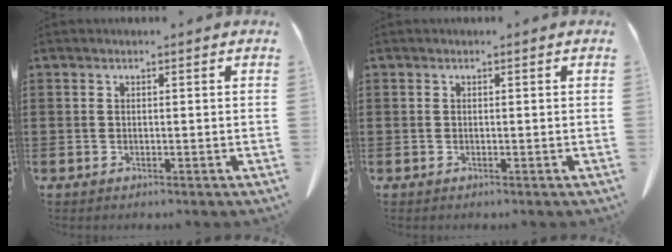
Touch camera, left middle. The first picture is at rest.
{"total": 0.0}